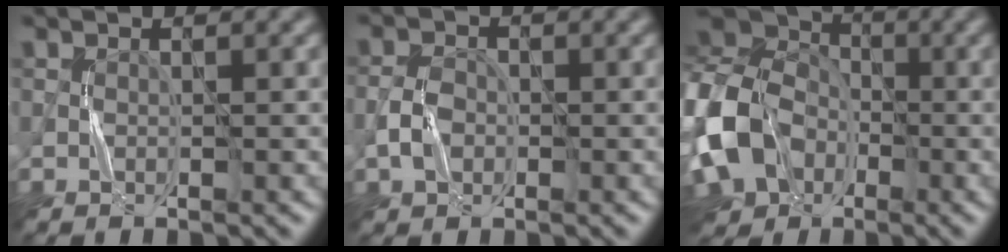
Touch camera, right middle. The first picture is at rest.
{"total": 2.3, "force": [-0.7, 1.8, 1.3], "torque": [-0.020, 0.004, -0.017]}
{"total": 13.5, "force": [-3.4, 10.9, 7.3], "torque": [-0.167, -0.009, -0.078]}